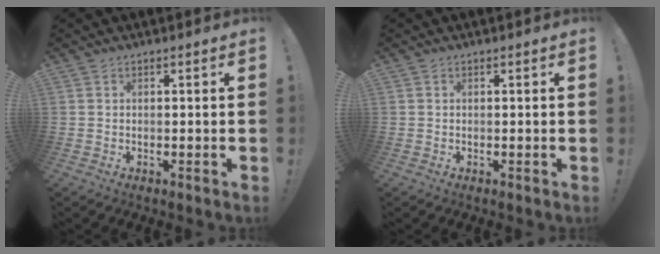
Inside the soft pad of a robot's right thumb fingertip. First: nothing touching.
{"total": 0.0}